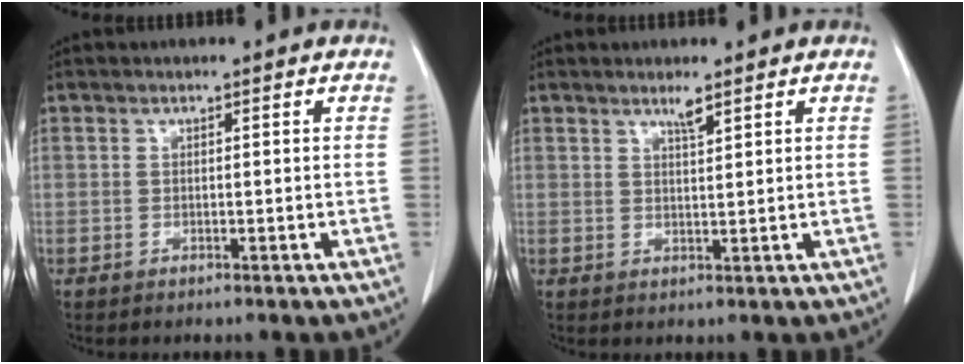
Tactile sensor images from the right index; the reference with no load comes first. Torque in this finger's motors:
{"motor_torque": [0.07, -0.02, 0.01, 0.01]}